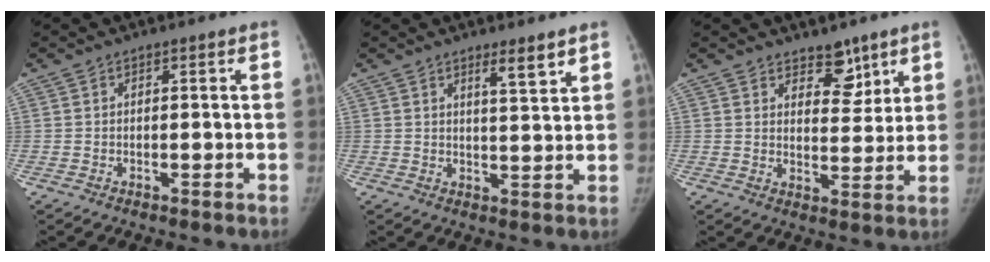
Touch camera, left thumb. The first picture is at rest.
{"total": 4.2, "force": [3.0, 0.5, 2.9], "torque": [-0.041, -0.027, 0.048]}
{"total": 6.4, "force": [4.6, 3.5, 2.7], "torque": [-0.001, -0.032, 0.073]}